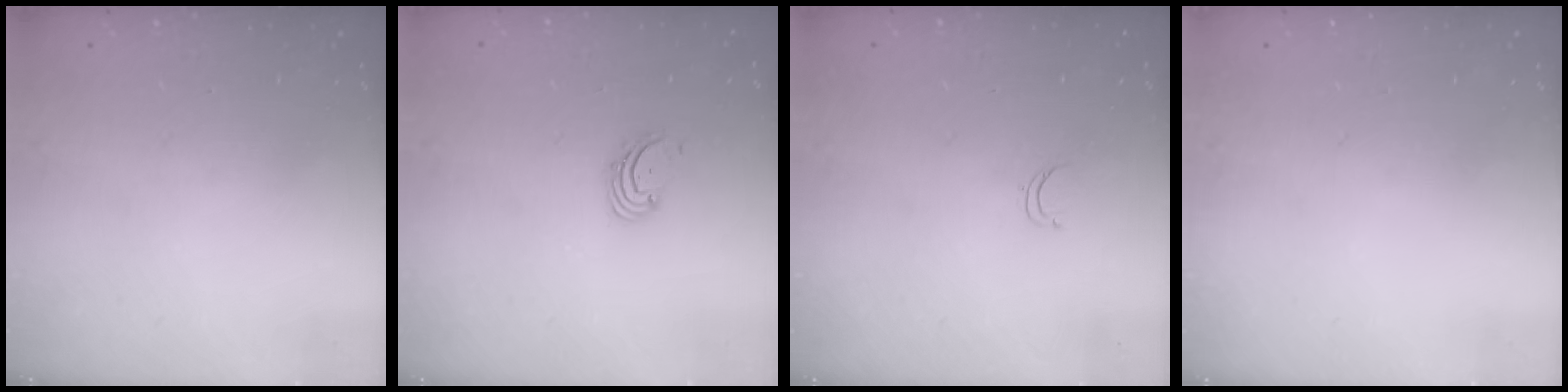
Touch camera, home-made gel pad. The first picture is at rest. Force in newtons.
{"total": 1.9, "press": 1.8, "slide": 0.2}
{"total": 3.1, "press": 3.1, "slide": 0.4}
{"total": 0.0}